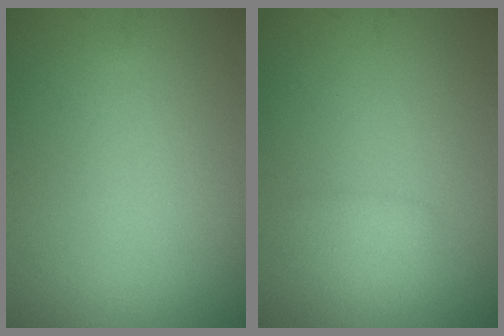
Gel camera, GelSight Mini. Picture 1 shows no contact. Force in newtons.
{"total": 1.4, "press": 1.4, "slide": 0.1}